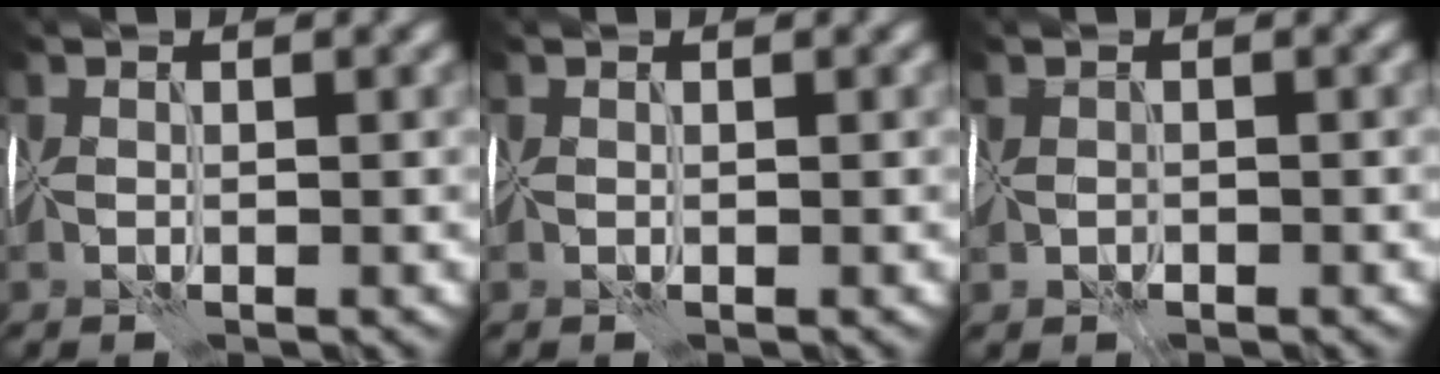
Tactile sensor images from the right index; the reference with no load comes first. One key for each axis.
{"total": 0.0}
{"total": 0.8, "fx": -0.5, "fy": 0.6, "fz": 0.0, "tx": -0.005, "ty": -0.004, "tz": -0.006}